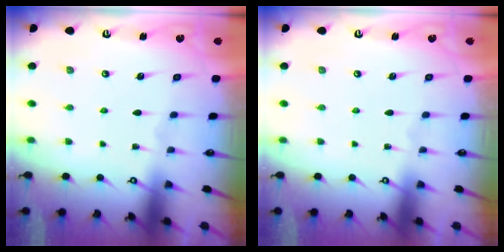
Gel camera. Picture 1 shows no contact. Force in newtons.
{"total": 0.0}